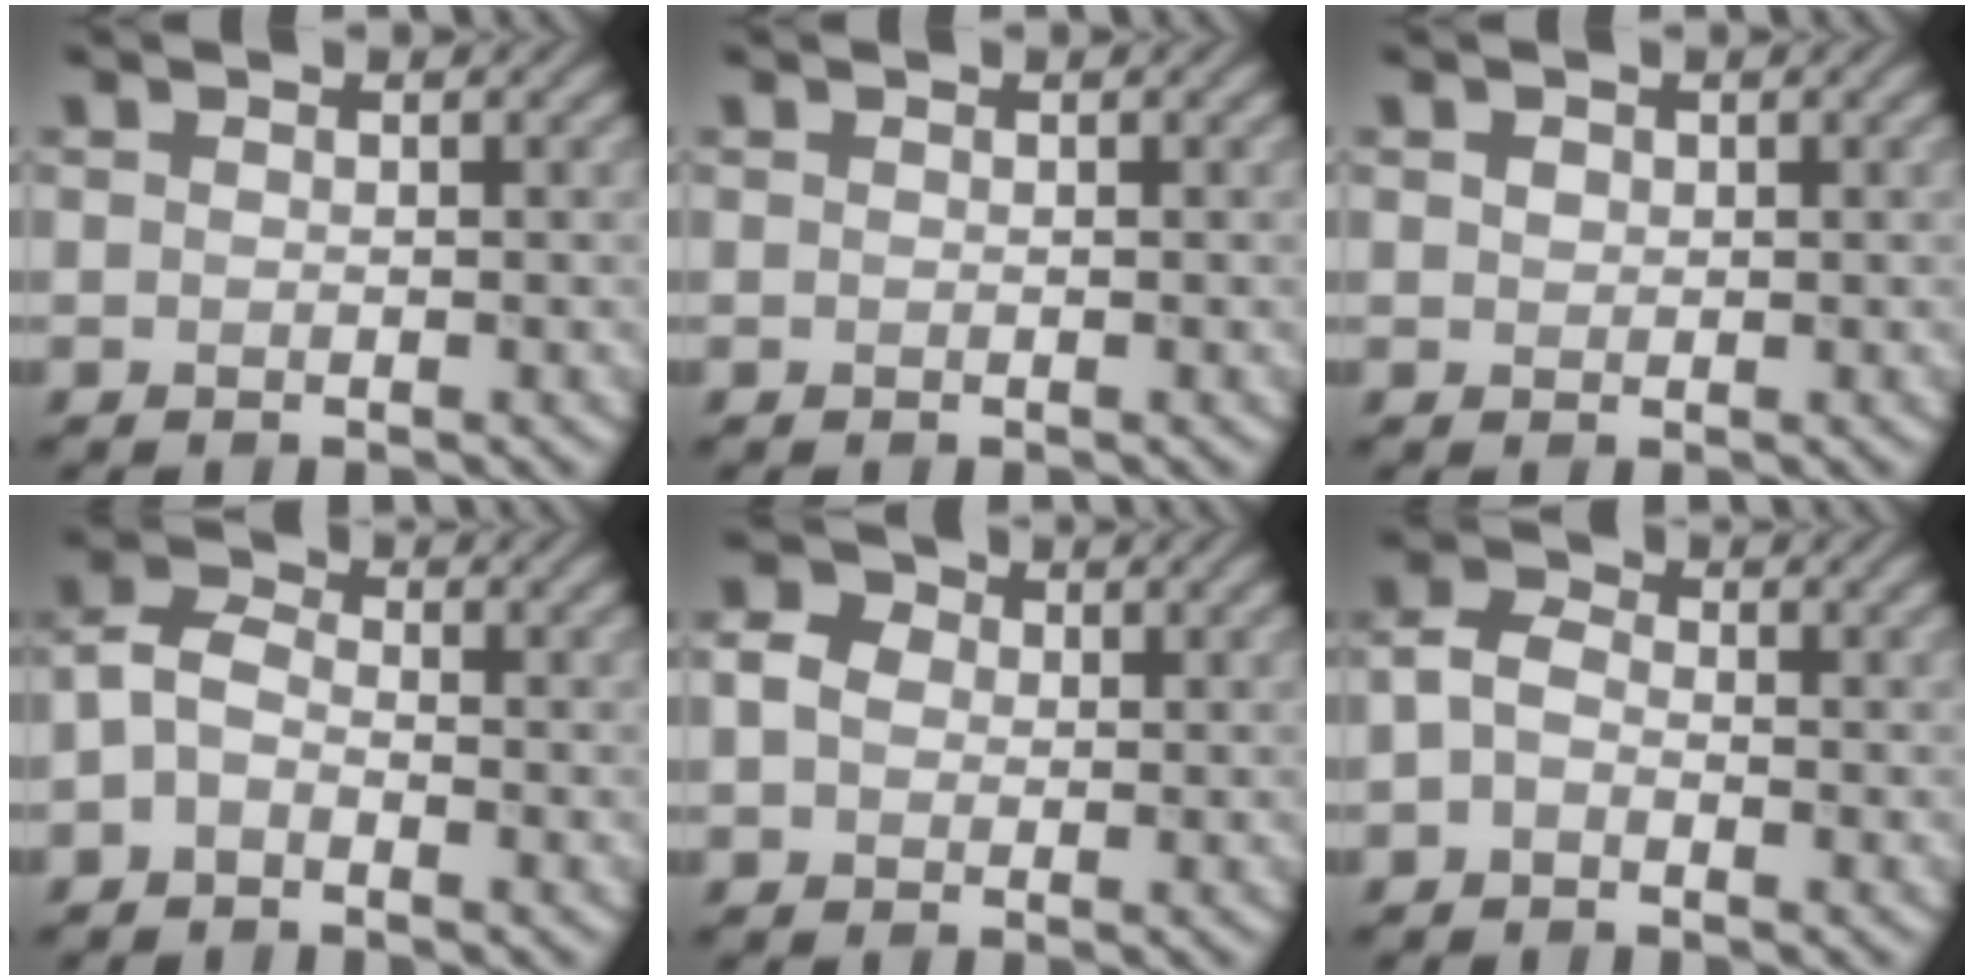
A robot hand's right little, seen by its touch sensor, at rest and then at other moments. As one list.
[{"total": 0.0}, {"total": 0.8, "force": [0.3, 0.6, 0.3], "torque": [-0.006, -0.001, 0.005]}, {"total": 2.6, "force": [-0.8, 1.7, 1.8], "torque": [-0.039, 0.011, -0.025]}, {"total": 2.9, "force": [0.2, 2.4, 1.5], "torque": [-0.036, 0.005, -0.004]}, {"total": 2.4, "force": [-0.6, 1.6, 1.6], "torque": [-0.035, 0.009, -0.021]}]